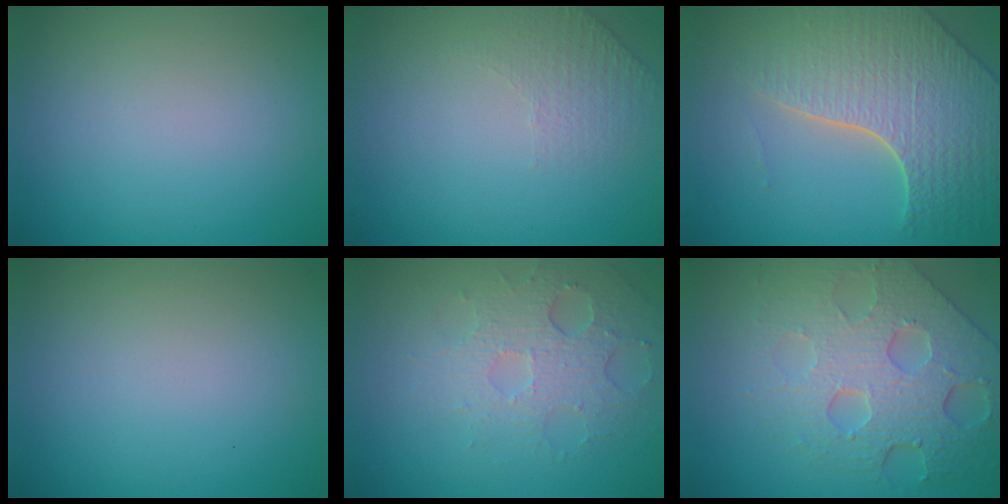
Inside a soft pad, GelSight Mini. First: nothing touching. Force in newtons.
{"total": 1.3, "press": 0.8, "slide": 1.1}
{"total": 7.0, "press": 5.6, "slide": 4.2}
{"total": 0.0}
{"total": 3.6, "press": 3.3, "slide": 1.3}
{"total": 7.8, "press": 5.6, "slide": 5.5}